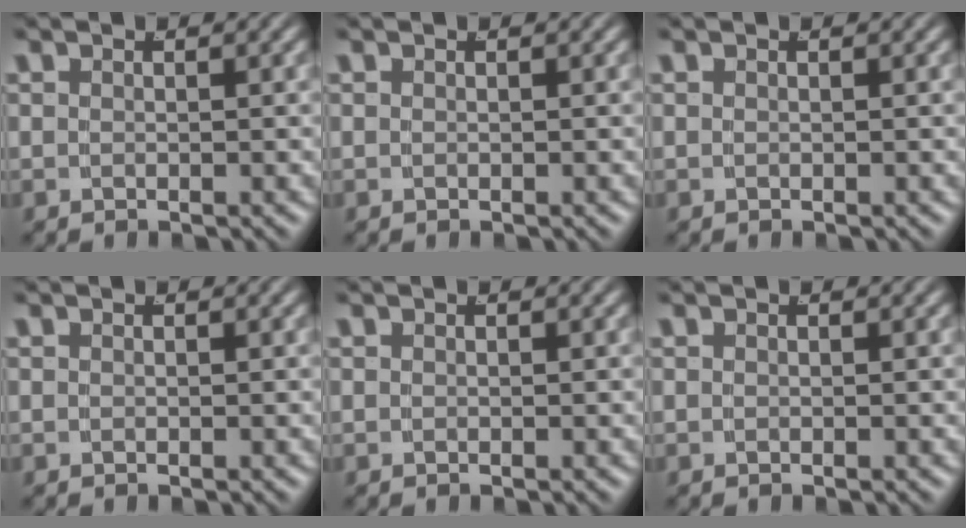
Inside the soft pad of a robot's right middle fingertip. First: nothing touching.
{"total": 0.0}
{"total": 0.0}
{"total": 0.0}
{"total": 0.0}
{"total": 1.3, "force": [-0.2, -1.2, -0.4], "torque": [0.016, -0.010, 0.007]}